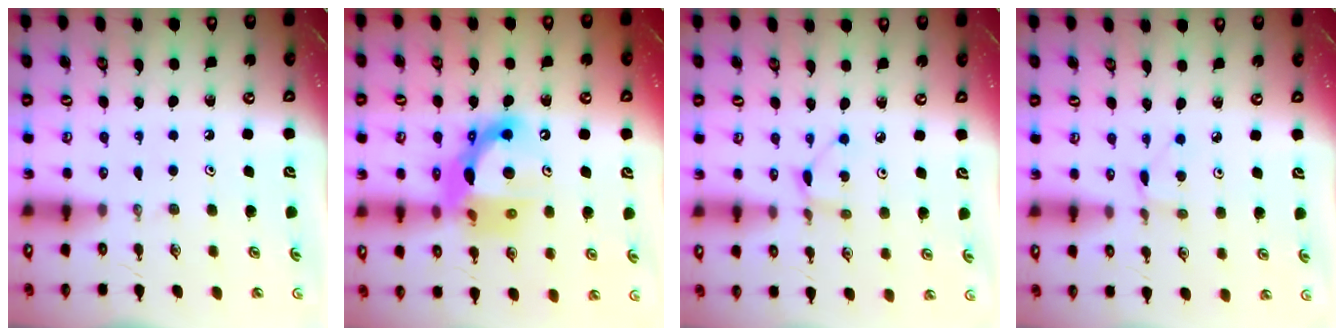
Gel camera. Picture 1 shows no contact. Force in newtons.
{"total": 14.1, "press": 14.0, "slide": 1.9}
{"total": 3.0, "press": 2.9, "slide": 0.4}
{"total": 1.5, "press": 1.5, "slide": 0.2}